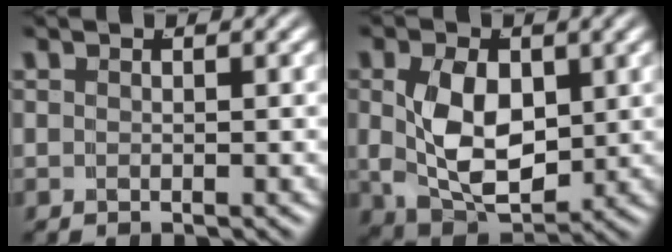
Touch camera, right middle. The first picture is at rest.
{"total": 8.3, "force": [-0.1, 5.6, 6.2], "torque": [-0.115, -0.023, 0.009]}